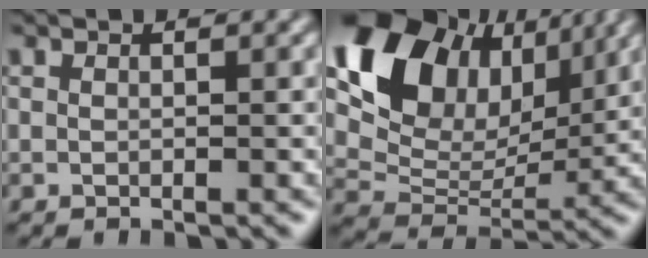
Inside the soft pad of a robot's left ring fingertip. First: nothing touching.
{"total": 11.8, "force": [5.2, 8.0, 6.8], "torque": [-0.147, 0.023, 0.102]}